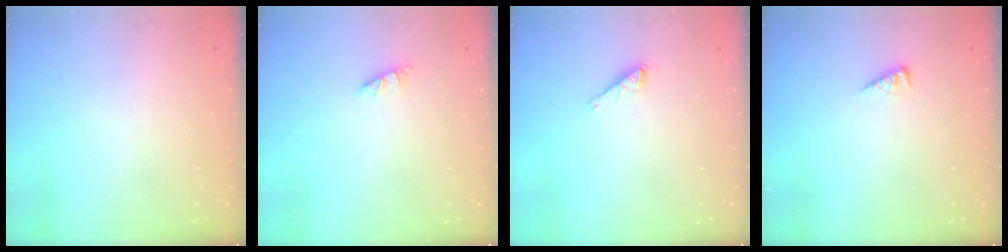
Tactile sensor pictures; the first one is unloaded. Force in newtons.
{"total": 0.7, "press": 0.7, "slide": 0.1}
{"total": 1.8, "press": 1.8, "slide": 0.1}
{"total": 3.2, "press": 3.1, "slide": 0.4}